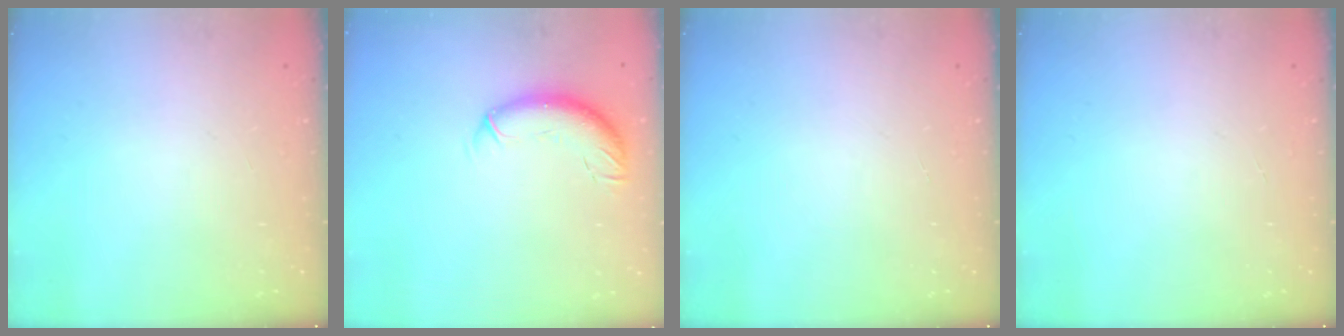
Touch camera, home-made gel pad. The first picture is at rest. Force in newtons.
{"total": 9.2, "press": 9.1, "slide": 1.8}
{"total": 0.0}
{"total": 0.0}